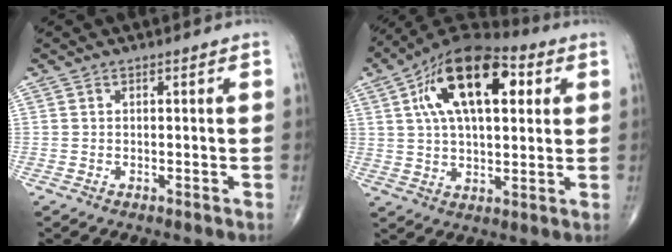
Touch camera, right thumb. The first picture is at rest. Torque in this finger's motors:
{"motor_torque": [0.37, 4.63, 2.12, 0.66, 0.22]}